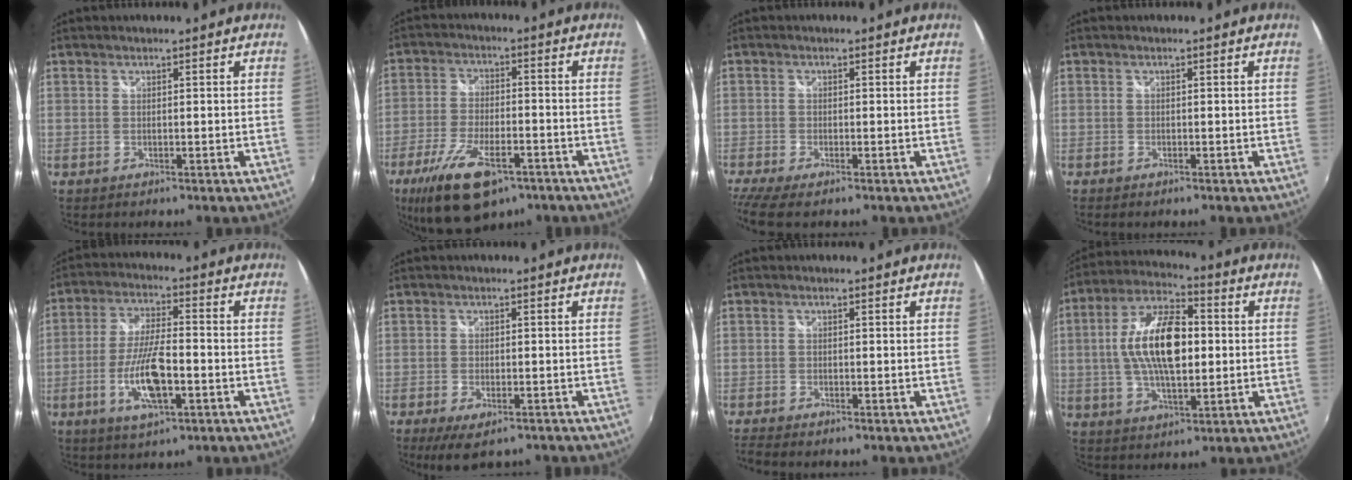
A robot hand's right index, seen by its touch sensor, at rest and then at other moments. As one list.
[{"total": 15.4, "force": [-9.3, 6.3, 10.5], "torque": [-0.222, -0.033, -0.159]}, {"total": 4.8, "force": [-3.9, 0.7, 2.7], "torque": [-0.071, -0.024, -0.076]}, {"total": 0.8, "force": [-0.6, 0.4, 0.2], "torque": [-0.006, -0.003, -0.015]}, {"total": 11.2, "force": [-3.7, 3.4, 10.0], "torque": [-0.201, -0.007, -0.069]}, {"total": 6.6, "force": [-4.4, 2.5, 4.2], "torque": [-0.094, -0.027, -0.069]}, {"total": 2.9, "force": [-2.6, 0.5, 1.3], "torque": [-0.038, -0.013, -0.049]}, {"total": 15.4, "force": [0.5, 6.7, 13.8], "torque": [-0.265, 0.013, 0.004]}]